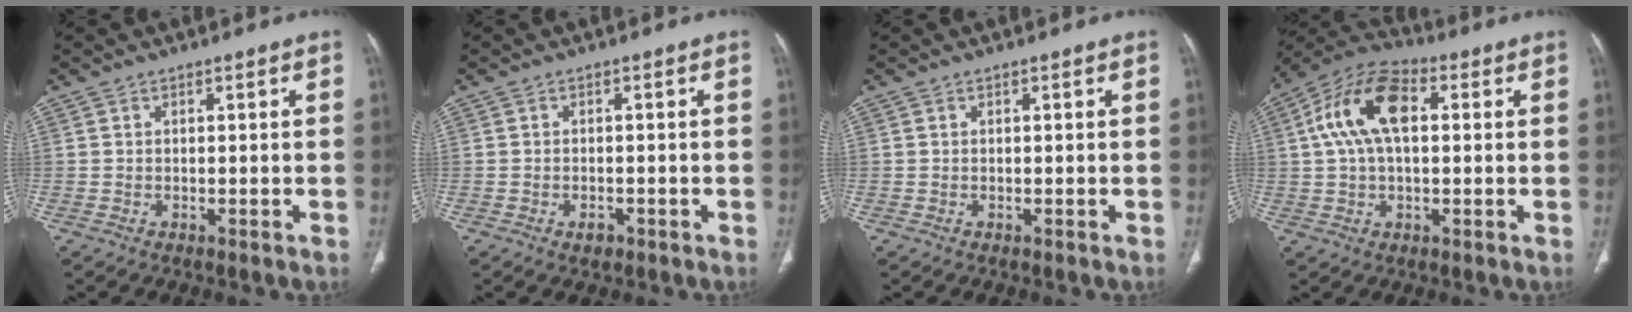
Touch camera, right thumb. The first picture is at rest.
{"total": 1.9, "force": [-1.0, 1.1, 1.1], "torque": [-0.016, 0.005, -0.011]}
{"total": 0.0}
{"total": 13.7, "force": [2.7, 7.7, 11.0], "torque": [-0.211, 0.031, 0.043]}